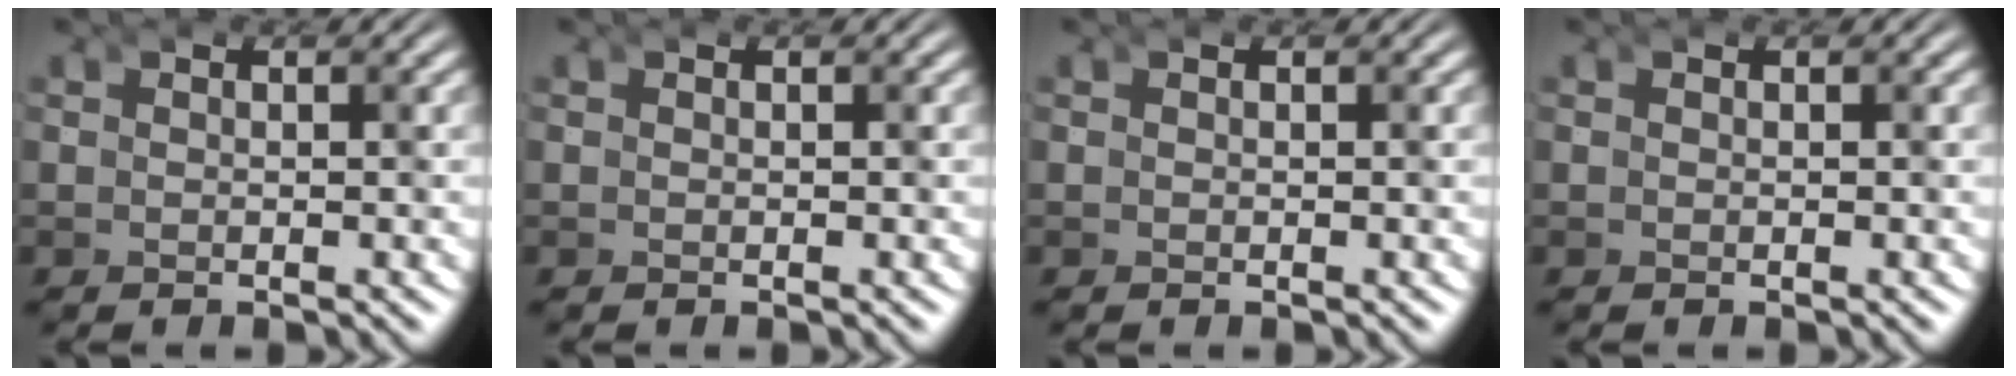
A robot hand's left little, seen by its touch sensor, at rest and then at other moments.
{"total": 0.0}
{"total": 0.0}
{"total": 0.0}